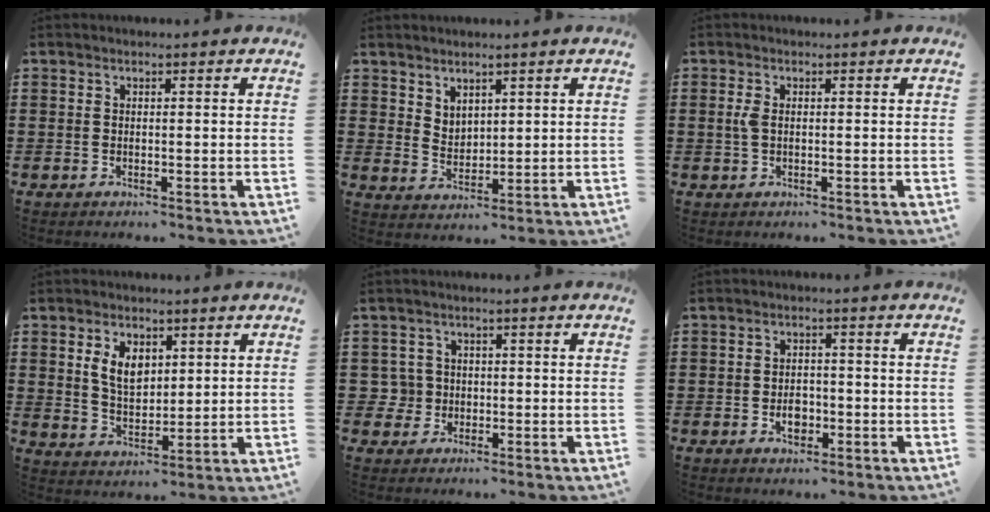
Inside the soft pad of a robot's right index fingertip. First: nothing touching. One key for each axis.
{"total": 3.4, "fx": 3.0, "fy": 1.7, "fz": 0.1, "tx": -0.011, "ty": 0.000, "tz": 0.059}
{"total": 2.2, "fx": 0.2, "fy": 1.1, "fz": 1.9, "tx": -0.054, "ty": 0.000, "tz": -0.004}
{"total": 5.5, "fx": 2.2, "fy": 3.4, "fz": 3.7, "tx": -0.077, "ty": 0.008, "tz": 0.037}
{"total": 3.2, "fx": -0.3, "fy": 3.1, "fz": 0.7, "tx": -0.036, "ty": 0.006, "tz": -0.011}
{"total": 3.2, "fx": -1.0, "fy": 2.1, "fz": 2.1, "tx": -0.034, "ty": 0.000, "tz": -0.021}